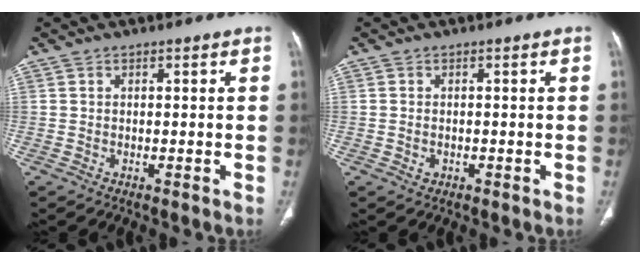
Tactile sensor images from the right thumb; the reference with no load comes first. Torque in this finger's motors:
{"motor_torque": [-0.55, 0.40, 0.00, 0.49, -0.01]}